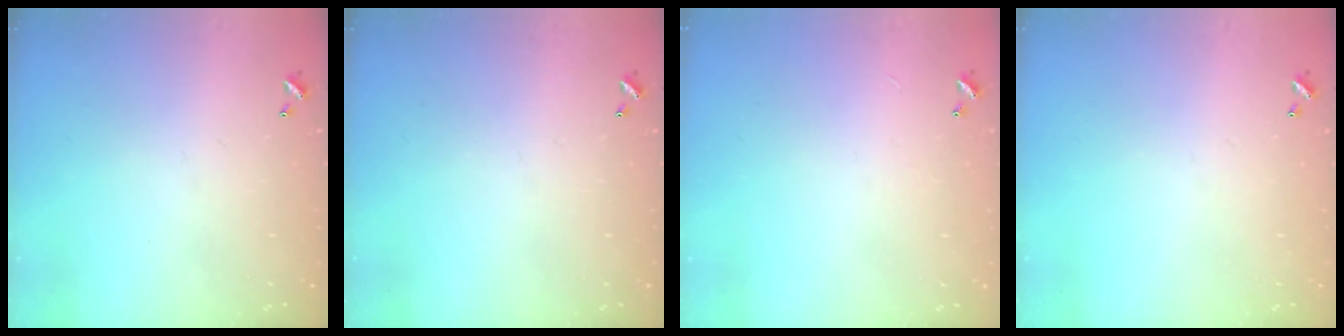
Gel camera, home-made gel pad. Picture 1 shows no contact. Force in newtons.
{"total": 0.0}
{"total": 2.6, "press": 2.6, "slide": 0.3}
{"total": 0.0}